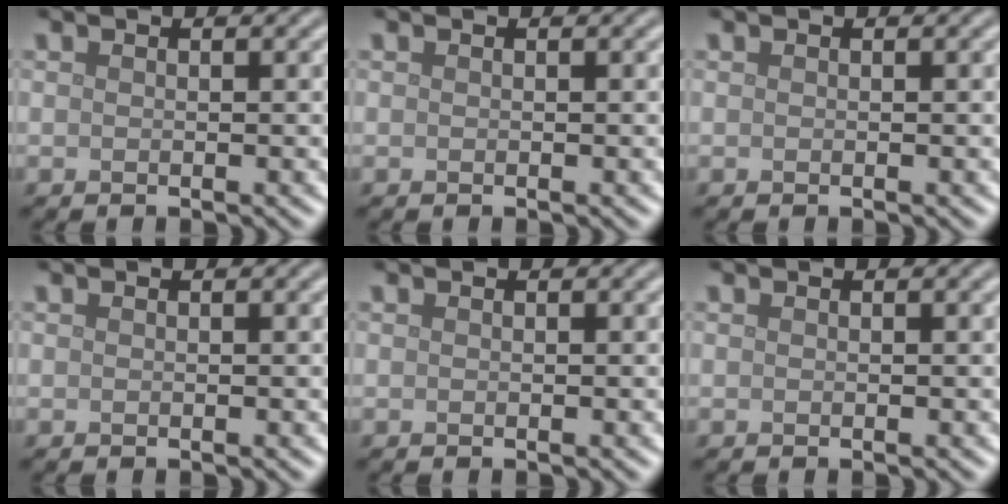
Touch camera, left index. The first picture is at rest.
{"total": 0.0}
{"total": 0.0}
{"total": 0.0}
{"total": 0.0}
{"total": 0.0}